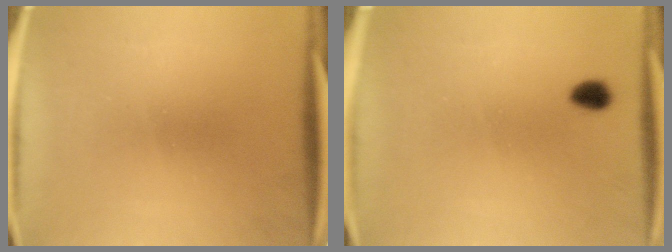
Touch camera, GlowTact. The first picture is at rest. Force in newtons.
{"total": 3.0}